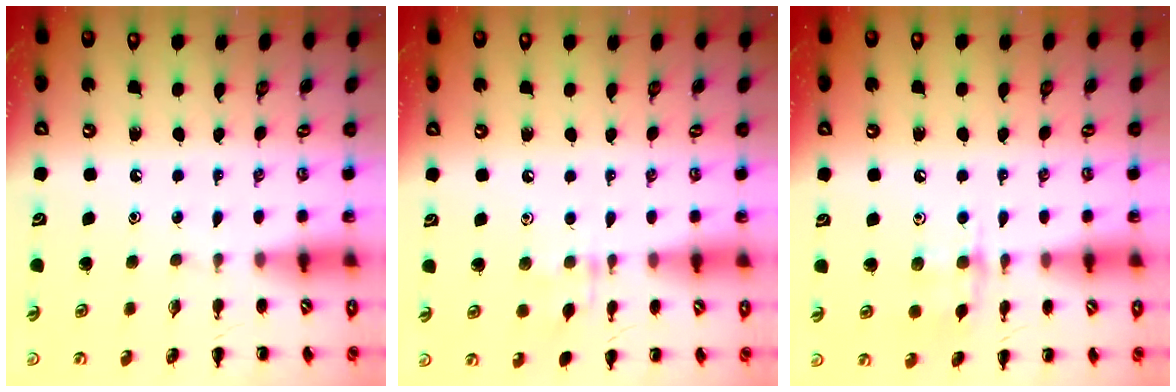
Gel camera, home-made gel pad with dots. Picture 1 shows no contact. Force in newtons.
{"total": 6.3, "press": 6.1, "slide": 1.6}
{"total": 7.7, "press": 7.7, "slide": 0.6}